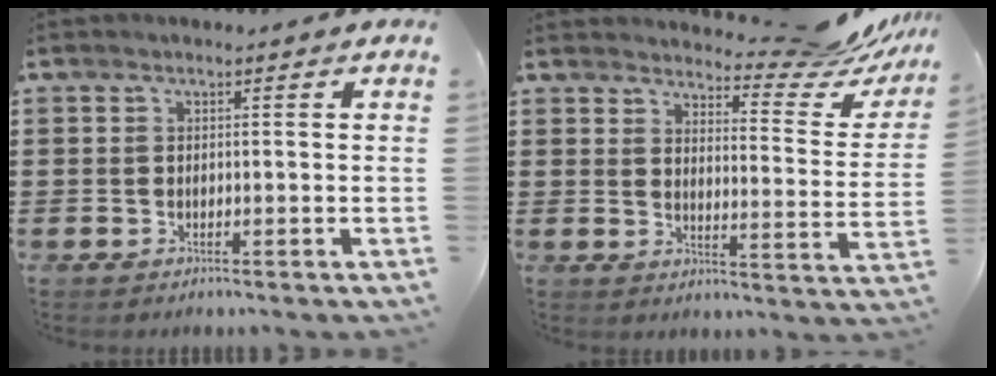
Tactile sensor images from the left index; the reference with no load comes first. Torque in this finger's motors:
{"motor_torque": [0.16, 0.09, 0.54, 0.10]}